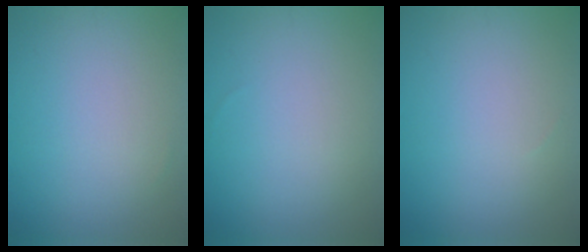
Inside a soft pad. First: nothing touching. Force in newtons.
{"total": 0.0}
{"total": 0.0}